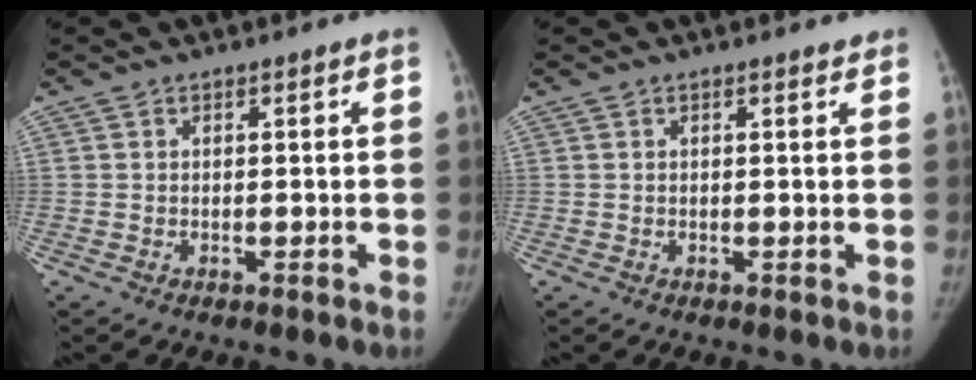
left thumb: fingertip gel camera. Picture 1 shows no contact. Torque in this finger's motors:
{"motor_torque": [0.02, 0.01, 0.07, 0.03, 0.01]}